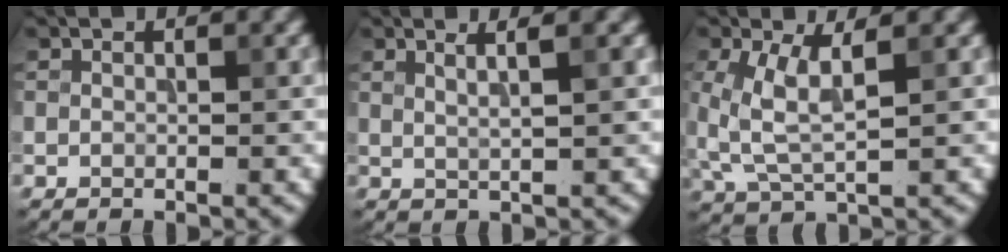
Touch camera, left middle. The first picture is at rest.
{"total": 2.6, "force": [1.2, 0.4, 2.3], "torque": [-0.027, 0.011, 0.006]}
{"total": 4.1, "force": [0.8, 1.5, 3.7], "torque": [-0.094, 0.003, 0.020]}